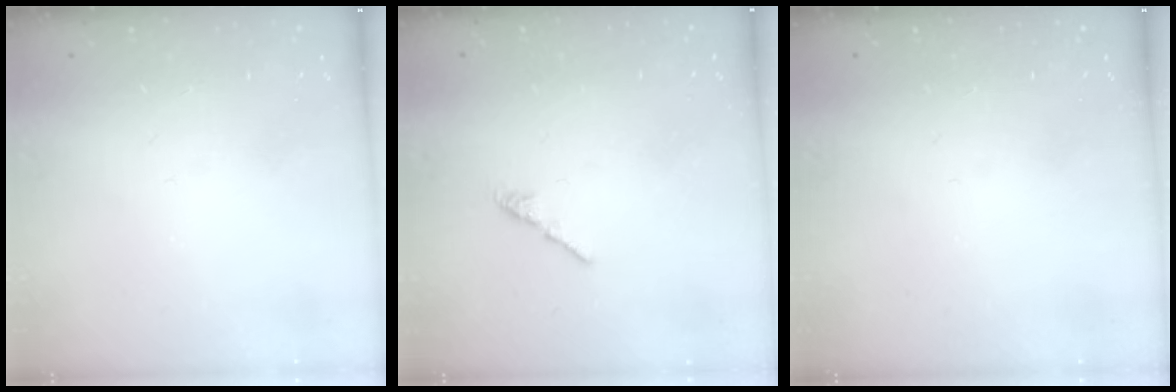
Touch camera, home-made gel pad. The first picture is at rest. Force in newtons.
{"total": 1.3, "press": 1.2, "slide": 0.4}
{"total": 0.0}